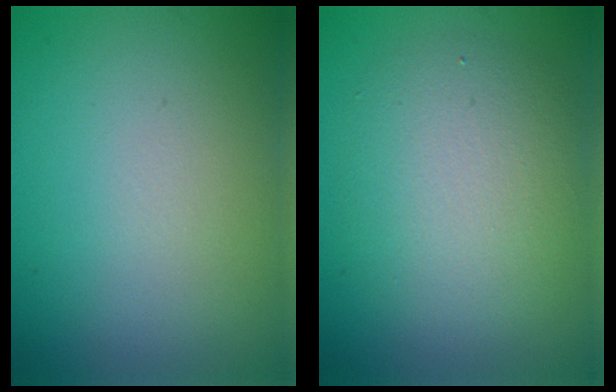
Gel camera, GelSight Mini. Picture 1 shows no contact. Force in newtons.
{"total": 5.2, "press": 5.2, "slide": 0.5}